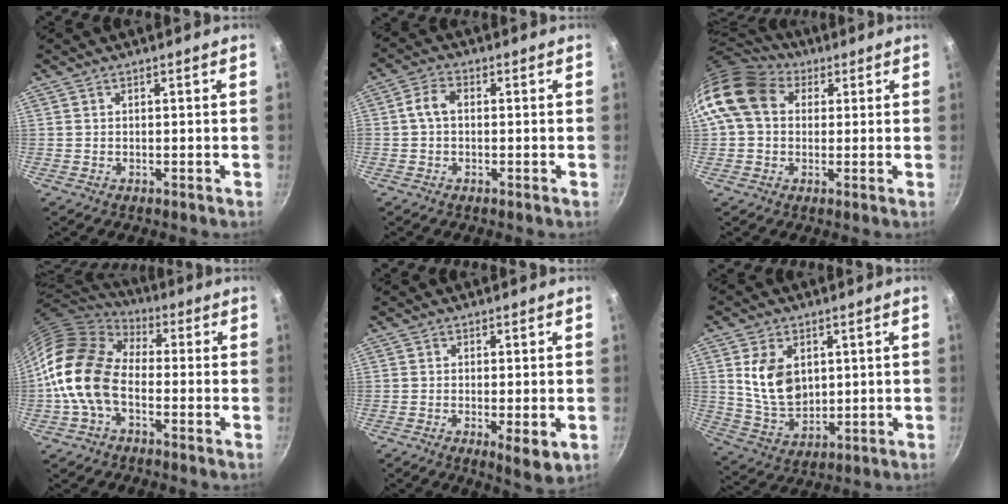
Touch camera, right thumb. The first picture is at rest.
{"total": 3.9, "force": [0.1, 2.3, 3.2], "torque": [-0.067, 0.016, -0.006]}
{"total": 13.6, "force": [3.7, 10.5, 7.8], "torque": [-0.132, 0.022, 0.049]}
{"total": 15.5, "force": [-2.3, 10.1, 11.5], "torque": [-0.192, 0.029, -0.062]}
{"total": 5.2, "force": [-1.1, 1.4, 4.9], "torque": [-0.073, -0.016, -0.010]}
{"total": 10.8, "force": [2.6, 7.5, 7.3], "torque": [-0.116, -0.025, 0.064]}